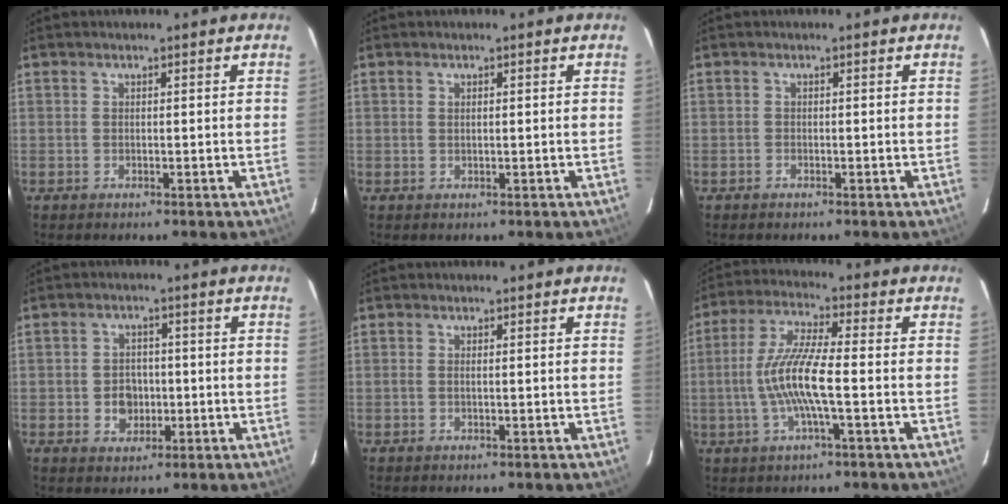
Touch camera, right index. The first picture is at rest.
{"total": 0.6, "force": [0.2, 0.2, 0.5], "torque": [-0.010, 0.002, 0.003]}
{"total": 0.5, "force": [-0.5, 0.2, 0.1], "torque": [-0.002, 0.002, -0.010]}
{"total": 4.8, "force": [-1.0, 4.1, 2.3], "torque": [-0.047, 0.009, -0.009]}
{"total": 0.6, "force": [-0.1, 0.0, 0.6], "torque": [-0.012, 0.001, -0.003]}
{"total": 10.5, "force": [-2.1, 0.9, 10.2], "torque": [-0.211, 0.002, -0.039]}